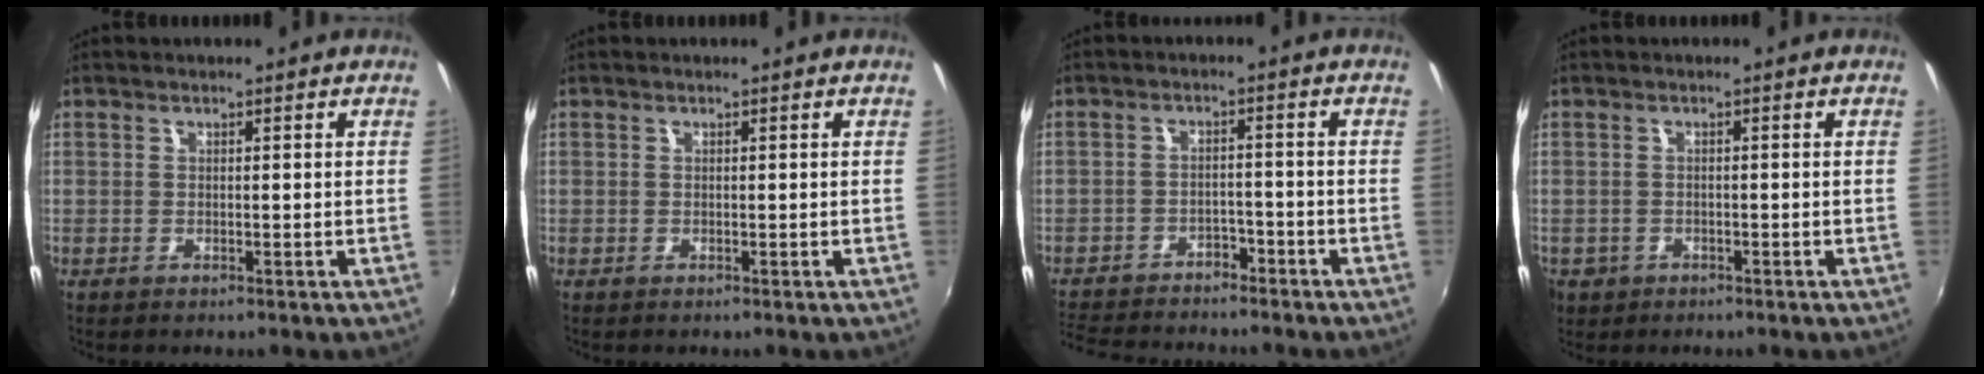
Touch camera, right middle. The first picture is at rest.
{"total": 0.0}
{"total": 11.2, "force": [-9.9, 3.8, 3.4], "torque": [-0.093, 0.002, -0.154]}
{"total": 4.5, "force": [-1.8, 3.8, 1.6], "torque": [-0.046, -0.007, -0.026]}